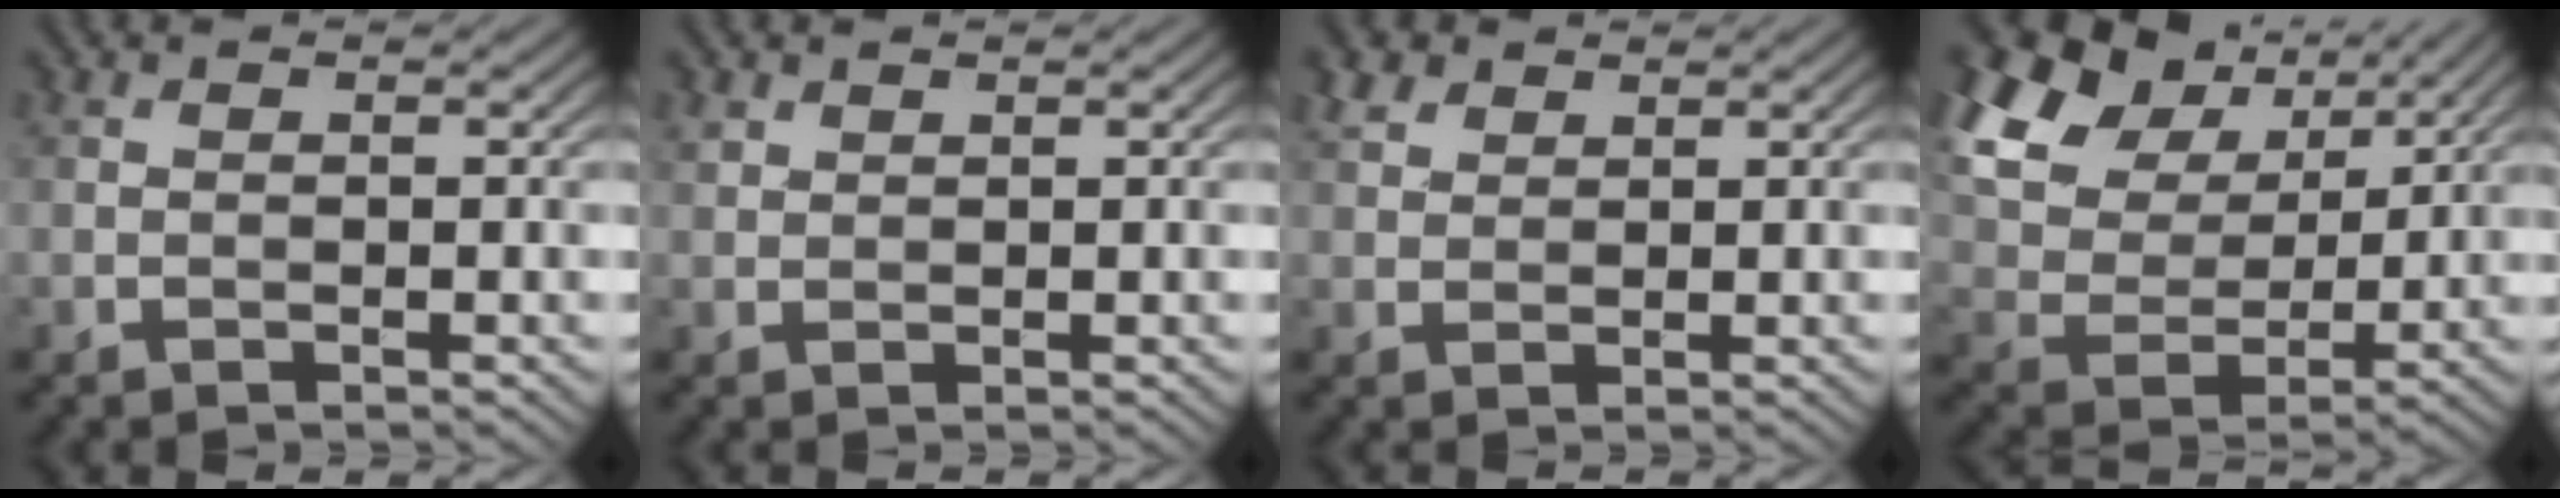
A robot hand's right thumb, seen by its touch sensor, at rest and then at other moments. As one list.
[{"total": 1.2, "force": [0.9, 0.6, 0.3], "torque": [-0.008, 0.001, 0.022]}, {"total": 2.7, "force": [1.9, 1.6, 1.0], "torque": [-0.026, 0.008, 0.040]}, {"total": 17.3, "force": [9.2, 11.2, 9.6], "torque": [-0.264, 0.040, 0.179]}]